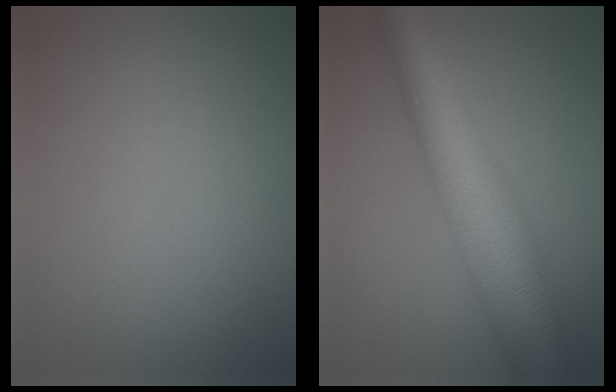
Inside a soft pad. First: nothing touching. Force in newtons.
{"total": 10.2, "press": 10.2, "slide": 0.3}